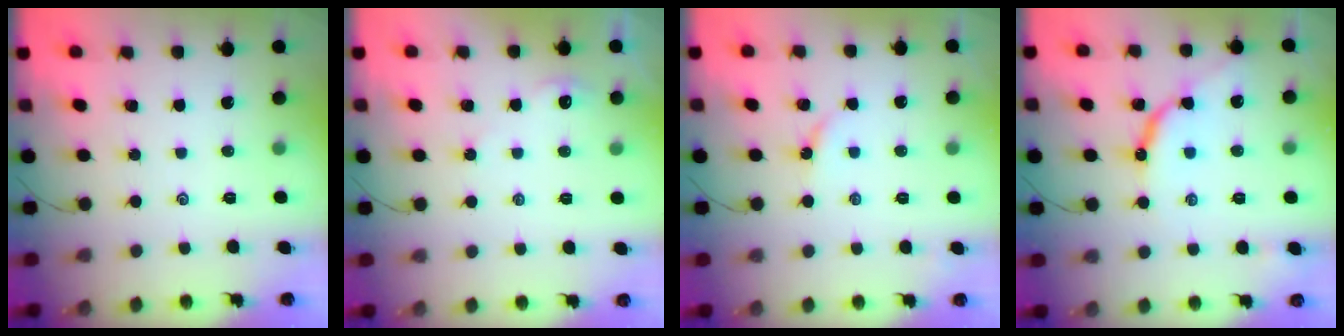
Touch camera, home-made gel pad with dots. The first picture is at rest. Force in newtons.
{"total": 2.6, "press": 2.6, "slide": 0.3}
{"total": 2.9, "press": 2.9, "slide": 0.3}
{"total": 8.5, "press": 8.4, "slide": 1.0}